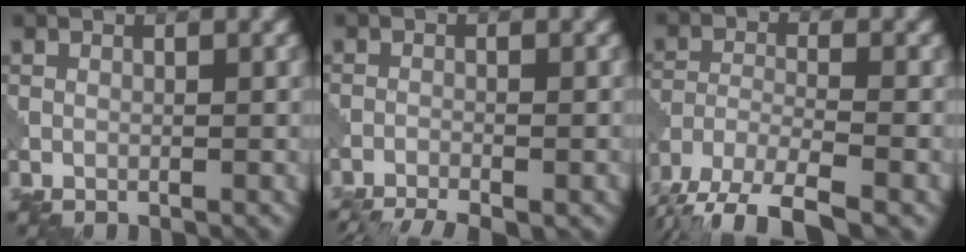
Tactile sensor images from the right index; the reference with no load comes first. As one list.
[{"total": 6.7, "force": [-5.9, 1.6, 2.8], "torque": [-0.044, -0.019, -0.084]}, {"total": 8.3, "force": [-6.3, 2.7, 4.8], "torque": [-0.087, -0.013, -0.118]}]